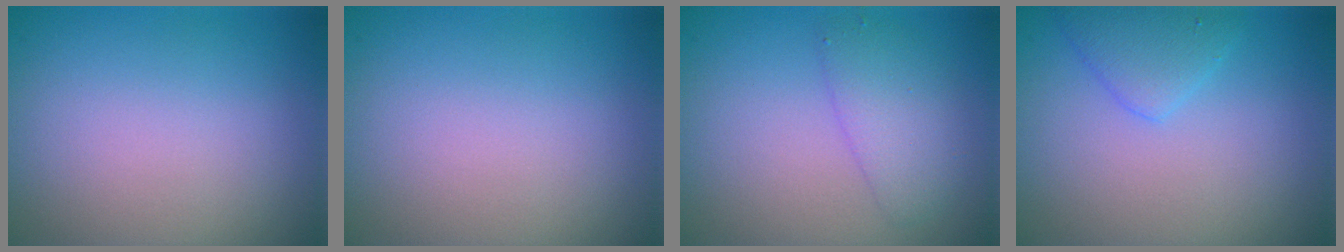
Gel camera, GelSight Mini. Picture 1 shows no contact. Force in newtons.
{"total": 0.0}
{"total": 2.8, "press": 2.8, "slide": 0.1}
{"total": 2.2, "press": 2.2, "slide": 0.2}